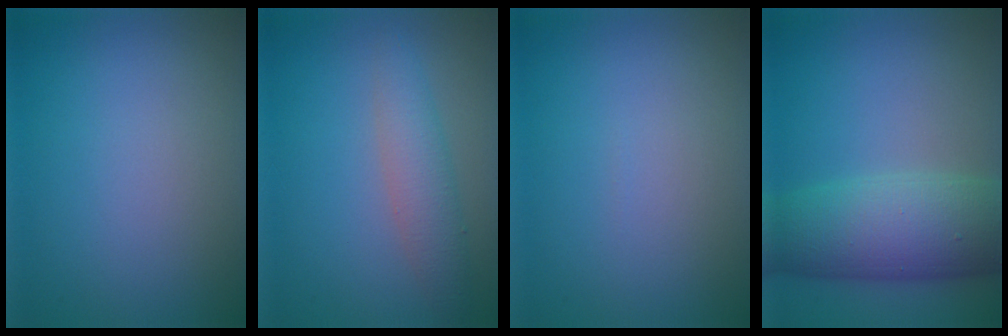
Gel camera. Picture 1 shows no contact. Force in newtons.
{"total": 2.9, "press": 2.9, "slide": 0.1}
{"total": 0.0}
{"total": 8.7, "press": 8.7, "slide": 0.2}